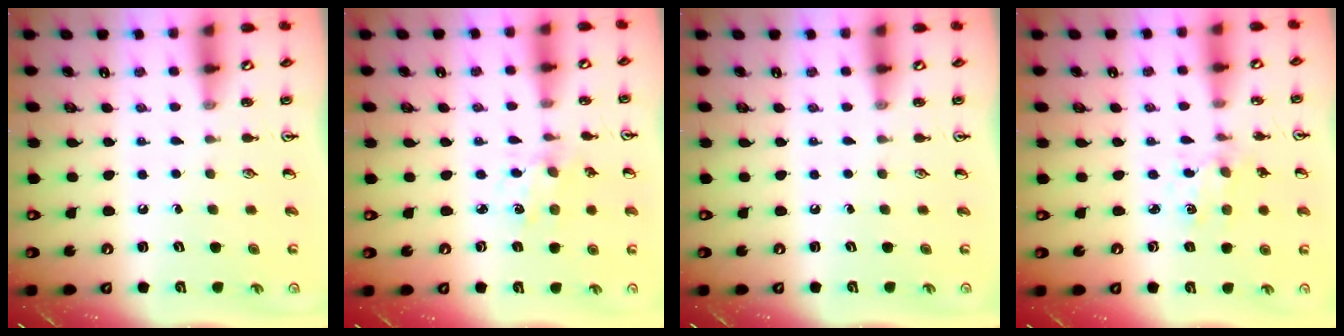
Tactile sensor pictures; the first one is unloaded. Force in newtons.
{"total": 1.2, "press": 1.1, "slide": 0.3}
{"total": 0.0}
{"total": 1.4, "press": 1.4, "slide": 0.3}